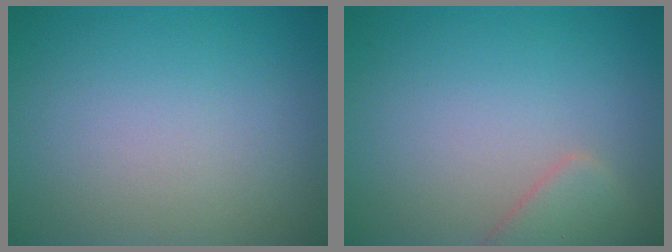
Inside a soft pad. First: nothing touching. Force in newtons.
{"total": 2.4, "press": 2.4, "slide": 0.2}